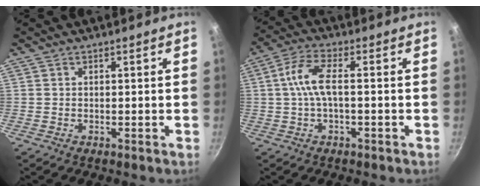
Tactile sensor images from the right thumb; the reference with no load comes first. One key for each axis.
{"total": 6.8, "fx": -0.3, "fy": 2.6, "fz": 6.2, "tx": -0.139, "ty": 0.023, "tz": -0.013}